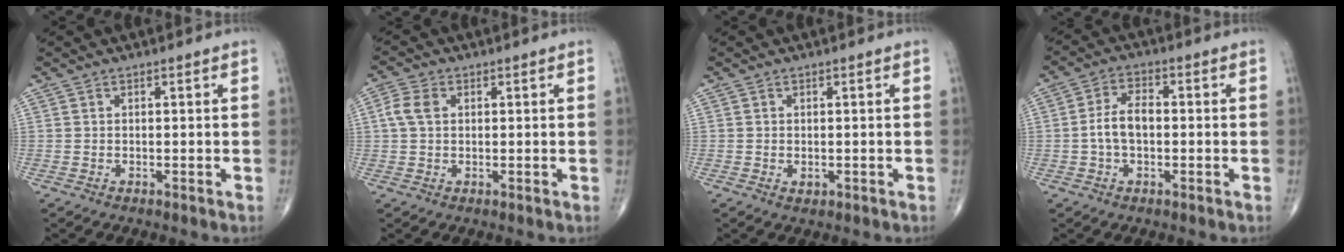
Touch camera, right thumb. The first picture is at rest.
{"total": 4.1, "force": [0.8, 2.8, 2.8], "torque": [-0.066, 0.009, 0.013]}
{"total": 1.0, "force": [-0.2, 0.7, 0.7], "torque": [-0.008, -0.002, -0.001]}
{"total": 6.2, "force": [-0.6, 3.4, 5.1], "torque": [-0.100, 0.021, -0.017]}